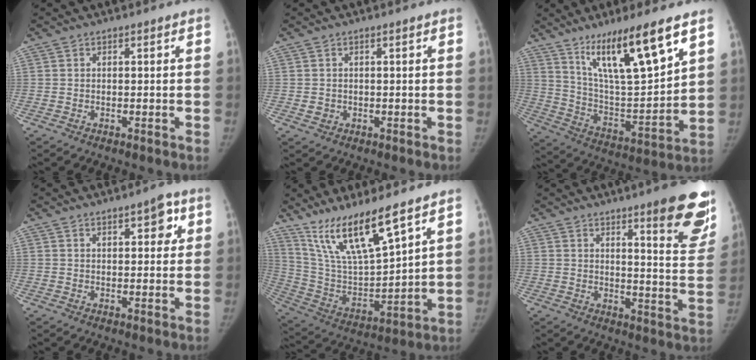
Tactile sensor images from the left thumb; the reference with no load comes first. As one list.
[{"total": 1.3, "force": [0.0, 1.2, 0.6], "torque": [-0.007, 0.001, 0.005]}, {"total": 19.7, "force": [12.0, 3.7, 15.2], "torque": [-0.240, -0.057, 0.222]}, {"total": 4.8, "force": [2.3, 2.0, 3.7], "torque": [-0.032, -0.007, 0.028]}, {"total": 16.6, "force": [11.9, 2.9, 11.3], "torque": [-0.198, -0.061, 0.242]}, {"total": 15.7, "force": [9.8, 2.9, 11.9], "torque": [-0.110, -0.066, 0.125]}]